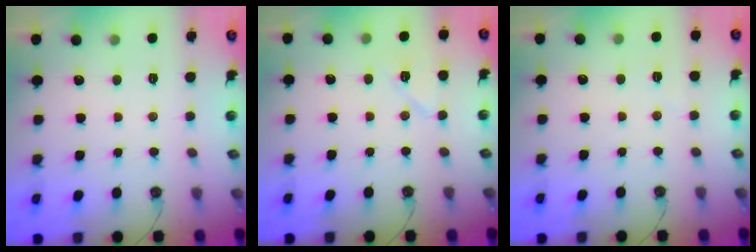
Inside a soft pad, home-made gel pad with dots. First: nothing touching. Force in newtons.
{"total": 7.0, "press": 7.0, "slide": 0.5}
{"total": 2.2, "press": 2.2, "slide": 0.7}